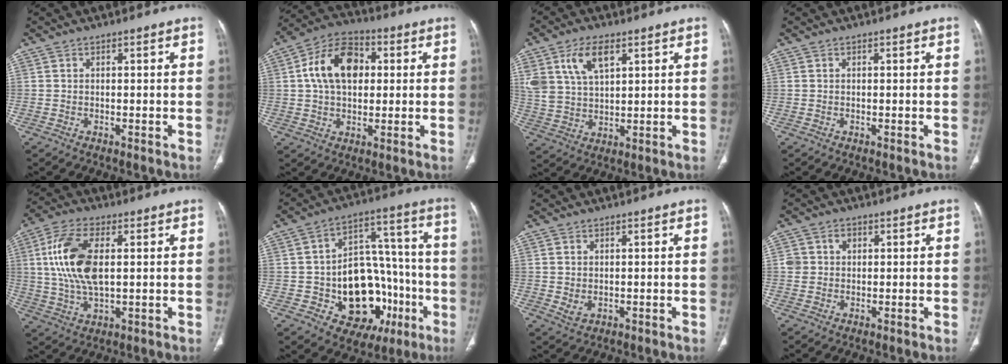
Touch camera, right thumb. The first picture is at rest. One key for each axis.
{"total": 13.4, "fx": 2.4, "fy": 9.0, "fz": 9.7, "tx": -0.152, "ty": 0.018, "tz": 0.031}
{"total": 10.0, "fx": 4.8, "fy": 5.4, "fz": 7.0, "tx": -0.130, "ty": -0.013, "tz": 0.100}
{"total": 0.0}
{"total": 13.7, "fx": 2.2, "fy": 6.6, "fz": 11.7, "tx": -0.247, "ty": 0.002, "tz": 0.044}
{"total": 22.8, "fx": -6.6, "fy": 15.3, "fz": 15.6, "tx": -0.169, "ty": 0.049, "tz": -0.074}
{"total": 2.3, "fx": 0.0, "fy": 1.6, "fz": 1.6, "tx": -0.034, "ty": -0.006, "tz": 0.010}
{"total": 3.3, "fx": 0.9, "fy": 2.9, "fz": 1.2, "tx": -0.005, "ty": 0.001, "tz": 0.017}